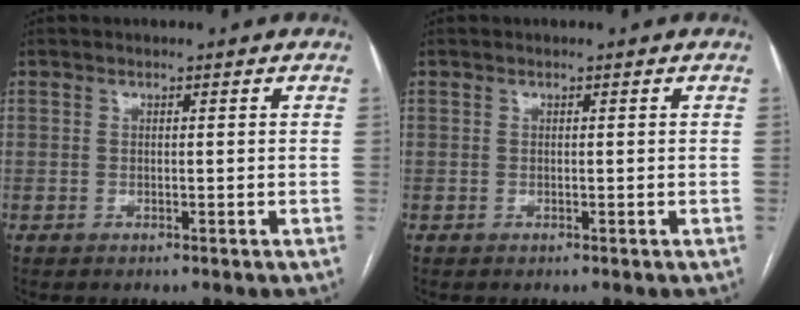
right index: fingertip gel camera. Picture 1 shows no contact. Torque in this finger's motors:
{"motor_torque": [0.00, 0.00, 0.00, 0.00]}